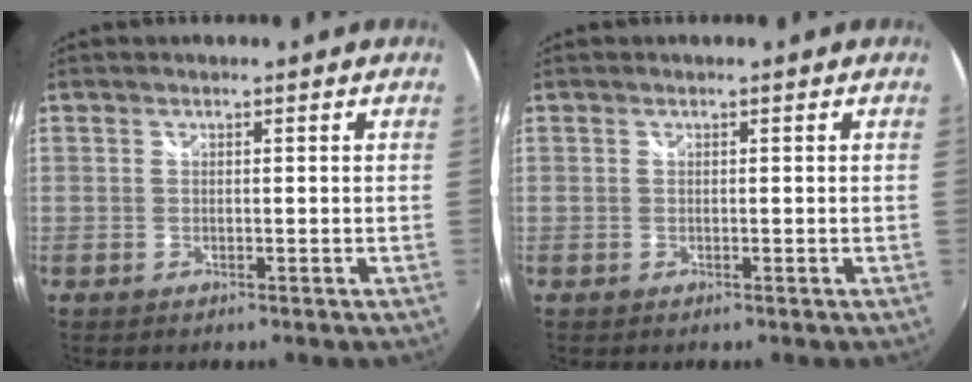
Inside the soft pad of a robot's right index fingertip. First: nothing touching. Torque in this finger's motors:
{"motor_torque": [-0.08, 0.12, -0.04, 0.01]}